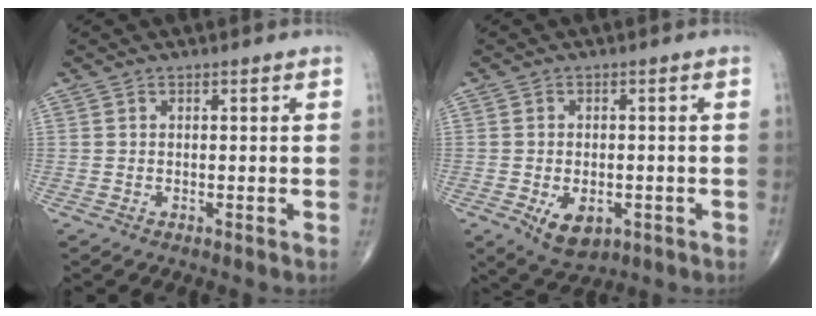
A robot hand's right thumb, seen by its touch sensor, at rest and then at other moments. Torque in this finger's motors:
{"motor_torque": [-0.15, 0.31, 0.24, 0.14, 0.11]}